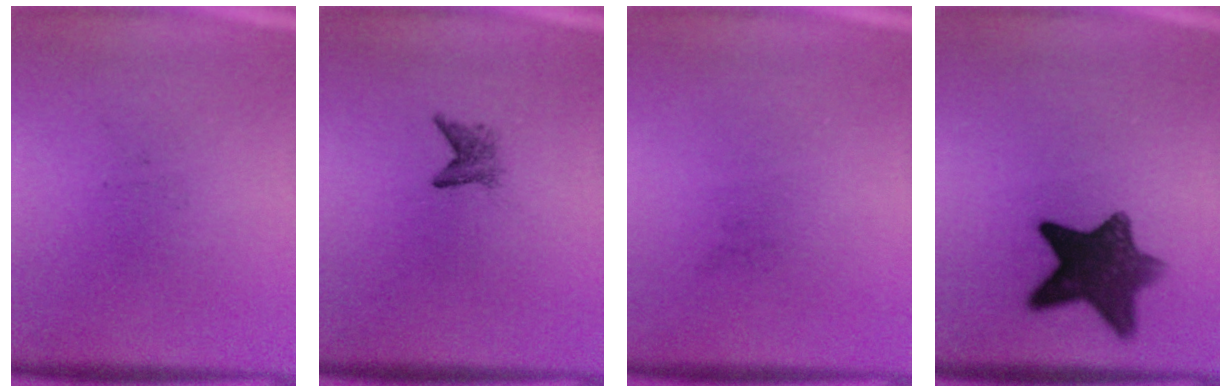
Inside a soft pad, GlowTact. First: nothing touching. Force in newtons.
{"total": 1.8}
{"total": 0.0}
{"total": 10.3}